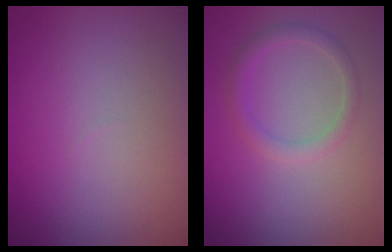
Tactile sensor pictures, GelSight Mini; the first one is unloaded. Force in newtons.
{"total": 1.9, "press": 1.9, "slide": 0.1}